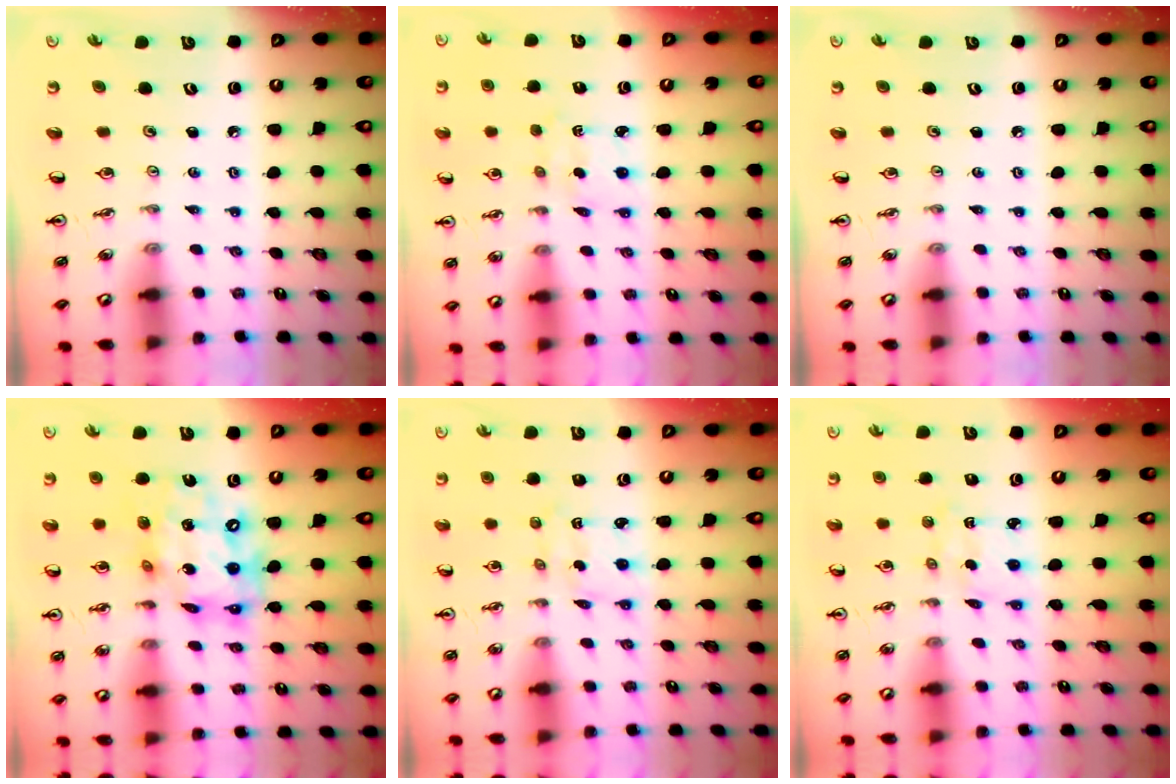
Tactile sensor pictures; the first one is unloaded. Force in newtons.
{"total": 2.2, "press": 2.2, "slide": 0.4}
{"total": 0.0}
{"total": 16.4, "press": 16.3, "slide": 1.4}
{"total": 1.9, "press": 1.9, "slide": 0.4}
{"total": 2.1, "press": 2.0, "slide": 0.6}